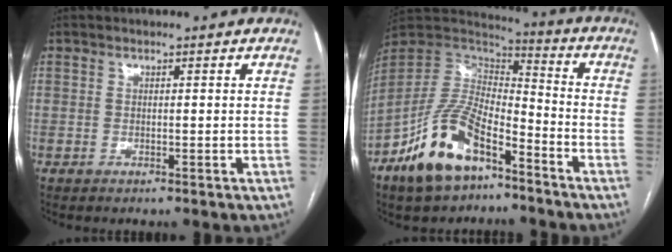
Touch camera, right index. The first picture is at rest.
{"total": 15.3, "force": [-9.0, 6.4, 10.5], "torque": [-0.215, 0.008, -0.167]}